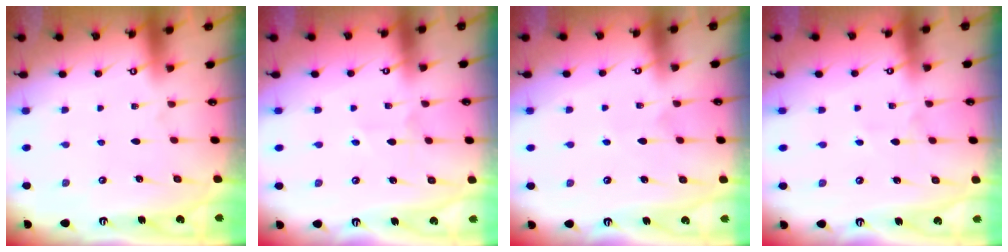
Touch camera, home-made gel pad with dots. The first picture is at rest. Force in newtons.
{"total": 2.5, "press": 2.4, "slide": 0.6}
{"total": 3.8, "press": 3.8, "slide": 0.4}
{"total": 2.1, "press": 2.1, "slide": 0.2}